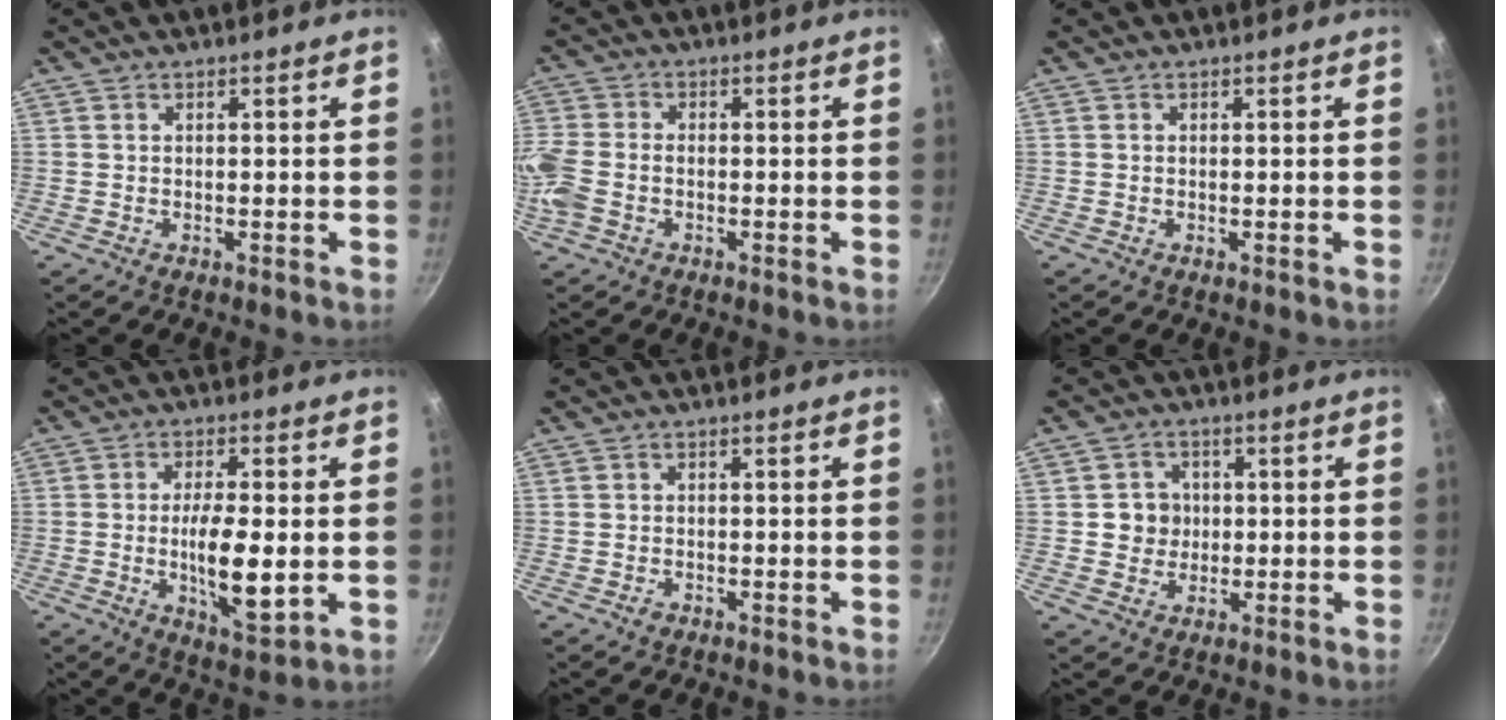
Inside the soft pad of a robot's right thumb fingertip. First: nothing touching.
{"total": 7.7, "force": [-2.4, 5.4, 5.0], "torque": [-0.121, 0.005, -0.063]}
{"total": 0.0}
{"total": 11.0, "force": [-1.2, 3.6, 10.4], "torque": [-0.180, -0.005, -0.015]}
{"total": 1.1, "force": [-0.7, 0.8, 0.4], "torque": [-0.008, 0.003, -0.011]}
{"total": 4.9, "force": [0.3, 4.7, 1.5], "torque": [0.009, 0.003, 0.001]}